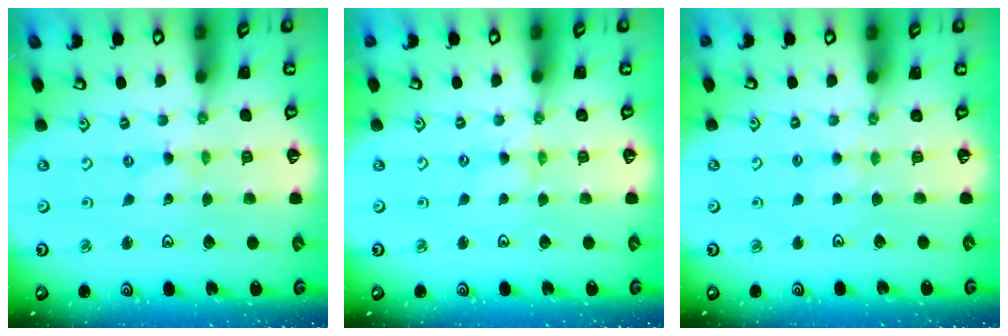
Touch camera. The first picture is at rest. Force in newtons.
{"total": 0.7, "press": 0.7, "slide": 0.2}
{"total": 3.0, "press": 3.0, "slide": 0.4}